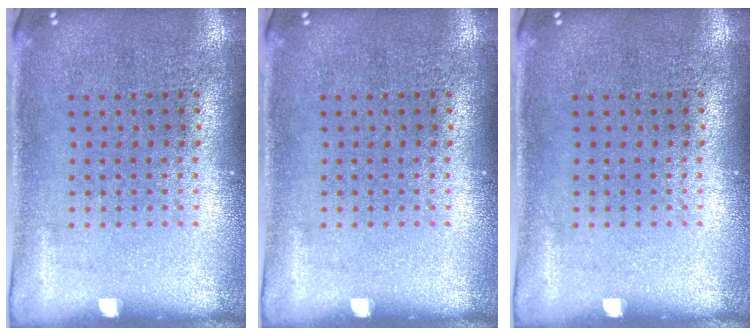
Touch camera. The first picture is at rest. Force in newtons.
{"total": 0.0}
{"total": 0.0}